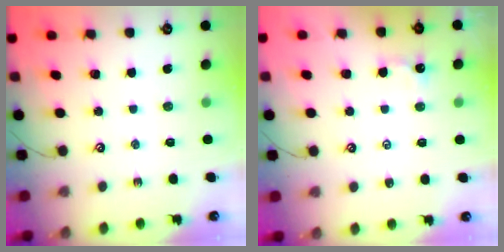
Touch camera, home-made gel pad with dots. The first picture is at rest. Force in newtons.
{"total": 0.7, "press": 0.7, "slide": 0.2}